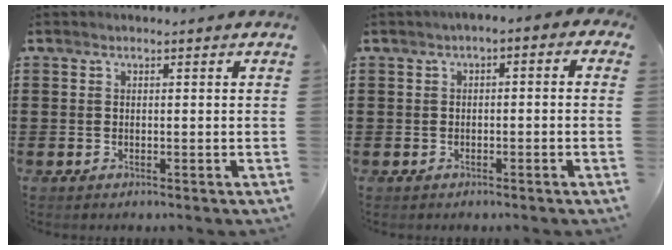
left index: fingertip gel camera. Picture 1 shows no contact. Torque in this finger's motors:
{"motor_torque": [2.00, 0.14, 0.54, 0.07]}